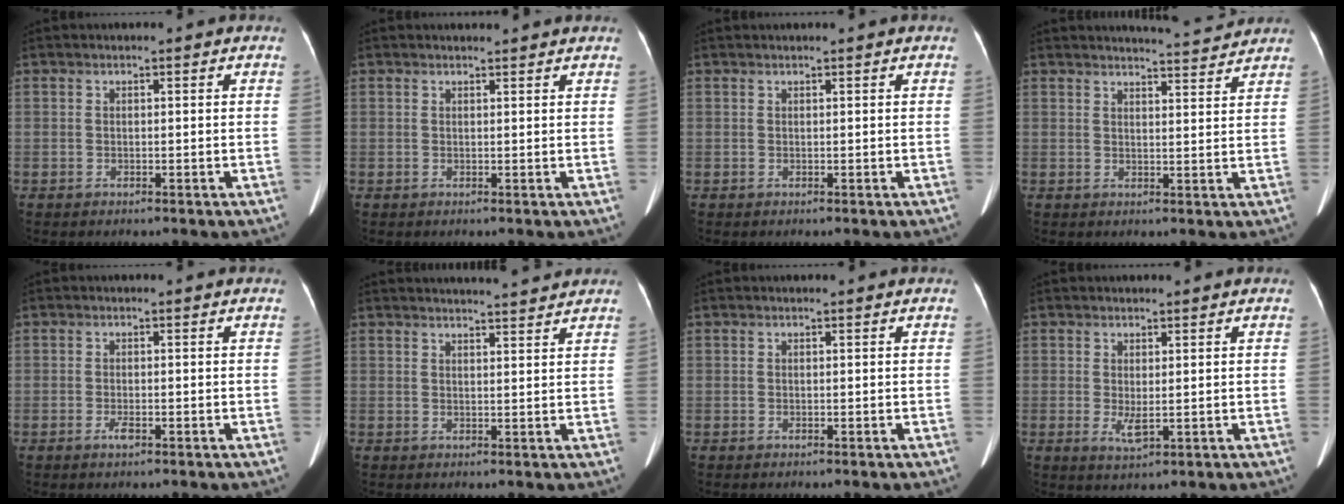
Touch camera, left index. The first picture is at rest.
{"total": 2.9, "force": [2.8, 0.3, 0.7], "torque": [-0.012, 0.013, 0.032]}
{"total": 1.0, "force": [0.9, -0.1, 0.4], "torque": [-0.004, 0.020, 0.020]}
{"total": 5.9, "force": [5.8, -0.1, 0.8], "torque": [-0.023, -0.003, 0.071]}
{"total": 1.2, "force": [-0.6, 0.3, 0.9], "torque": [-0.020, -0.002, -0.011]}
{"total": 7.6, "force": [7.3, -0.1, 2.2], "torque": [-0.034, 0.010, 0.088]}
{"total": 0.0}
{"total": 2.4, "force": [0.2, 0.7, 2.3], "torque": [-0.043, -0.008, 0.010]}